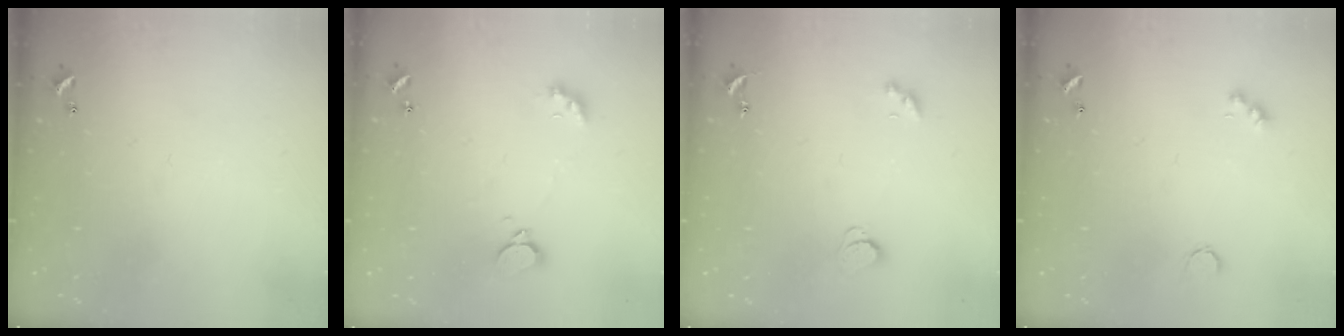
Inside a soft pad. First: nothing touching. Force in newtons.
{"total": 2.5, "press": 2.4, "slide": 0.5}
{"total": 2.4, "press": 2.3, "slide": 0.6}
{"total": 4.4, "press": 4.3, "slide": 0.9}